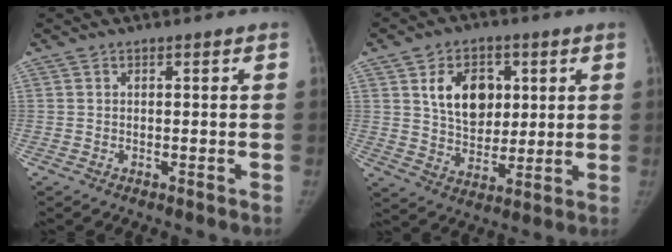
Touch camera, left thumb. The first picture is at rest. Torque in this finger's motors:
{"motor_torque": [1.39, 1.04, 0.41, -0.60, 0.04]}